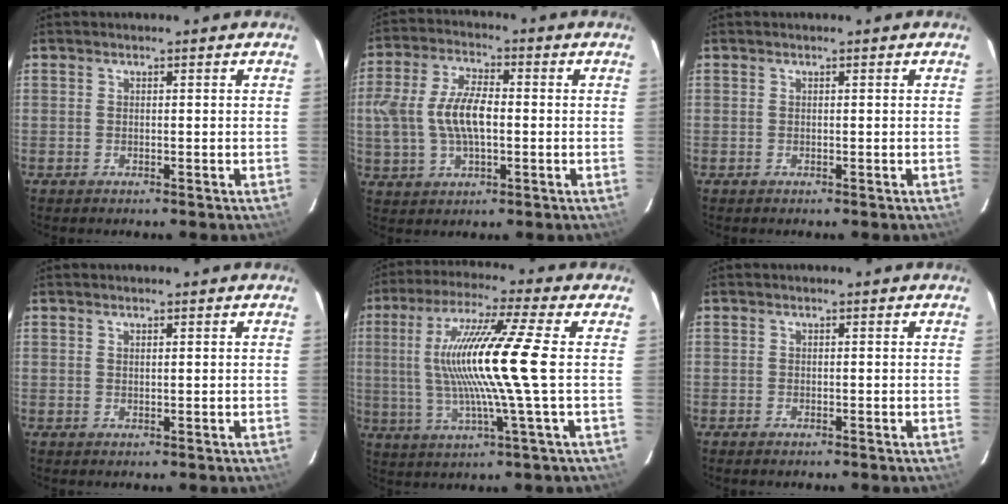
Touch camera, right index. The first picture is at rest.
{"total": 11.2, "force": [-0.6, 5.5, 9.7], "torque": [-0.200, 0.009, -0.008]}
{"total": 0.0}
{"total": 0.5, "force": [0.3, 0.1, 0.4], "torque": [-0.007, 0.002, 0.007]}
{"total": 15.8, "force": [0.6, -0.9, 15.7], "torque": [-0.295, 0.001, 0.013]}
{"total": 0.7, "force": [-0.6, 0.3, 0.3], "torque": [-0.008, -0.002, -0.012]}